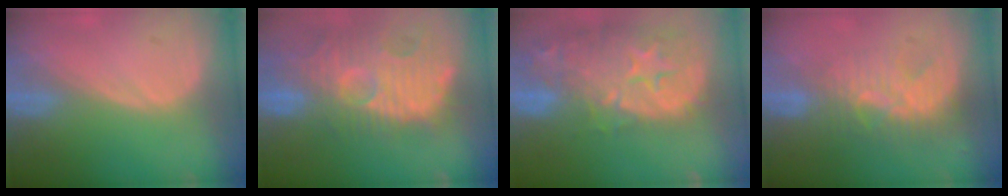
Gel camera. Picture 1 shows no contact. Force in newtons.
{"total": 13.7, "press": 12.3, "slide": 5.9}
{"total": 15.1, "press": 12.1, "slide": 9.0}
{"total": 8.9, "press": 7.7, "slide": 4.6}